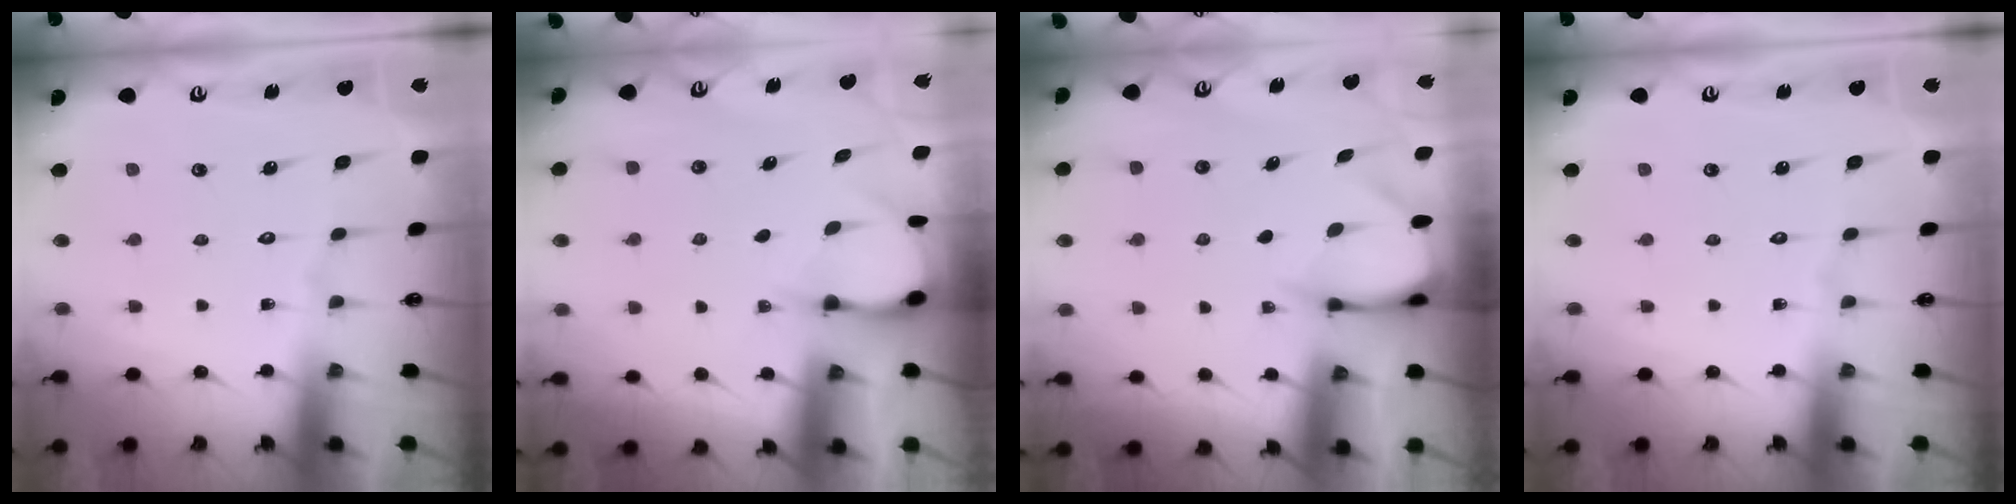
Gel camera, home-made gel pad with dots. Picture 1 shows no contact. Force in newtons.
{"total": 3.1, "press": 3.1, "slide": 0.4}
{"total": 3.5, "press": 3.4, "slide": 0.3}
{"total": 0.0}